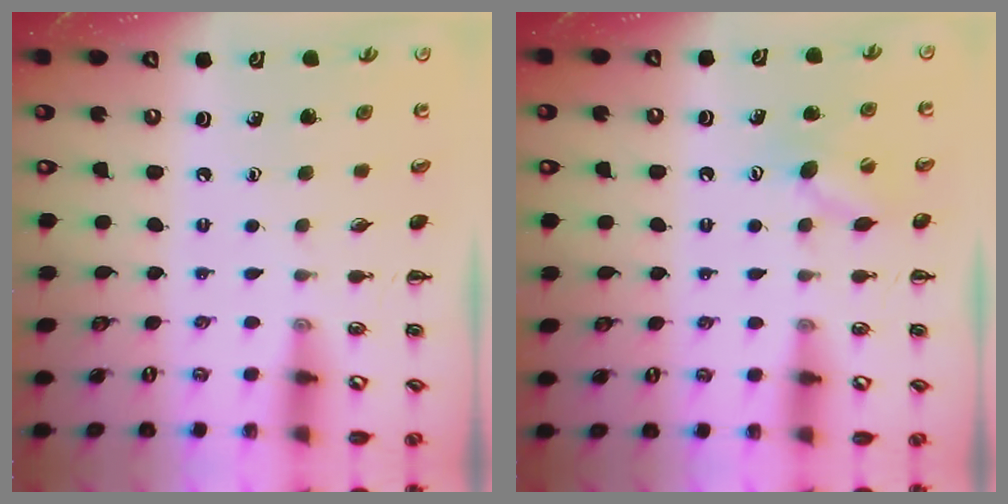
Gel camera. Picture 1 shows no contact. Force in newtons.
{"total": 7.7, "press": 7.5, "slide": 1.7}